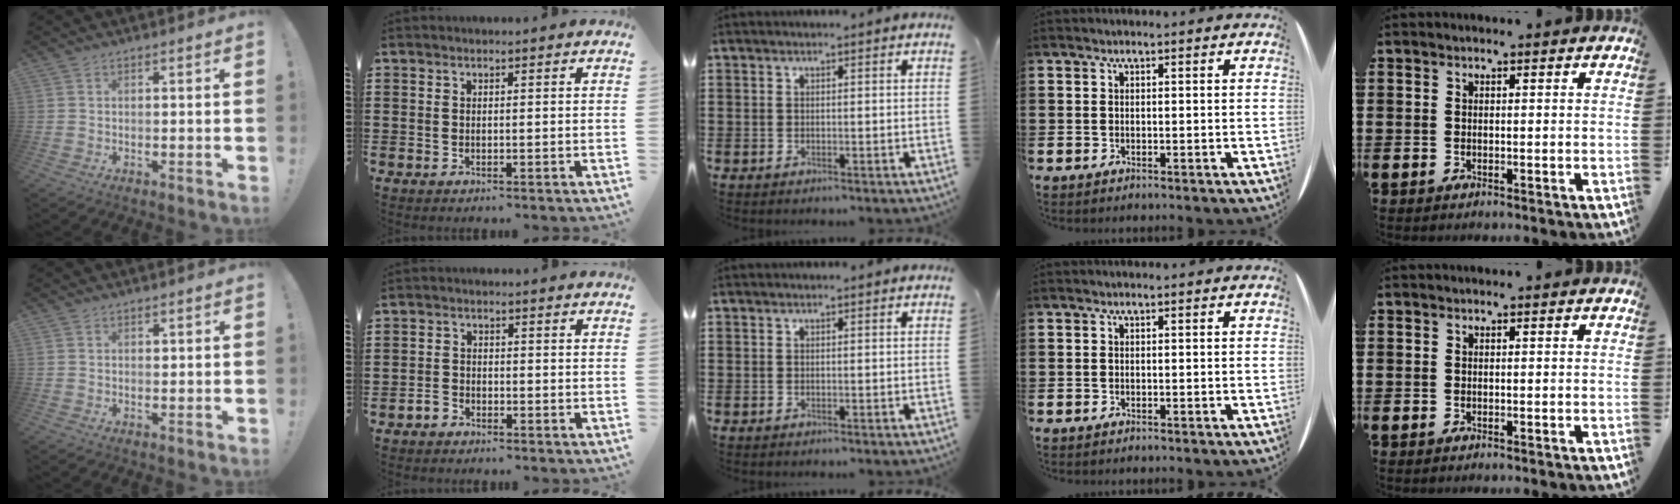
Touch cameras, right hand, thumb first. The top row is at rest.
{"thumb": {"total": 0.6, "force": [0.4, 0.4, 0.1], "torque": [0.004, -0.002, 0.007]}, "index": {"total": 1.6, "force": [-1.3, 0.9, 0.4], "torque": [-0.011, 0.003, -0.027]}}